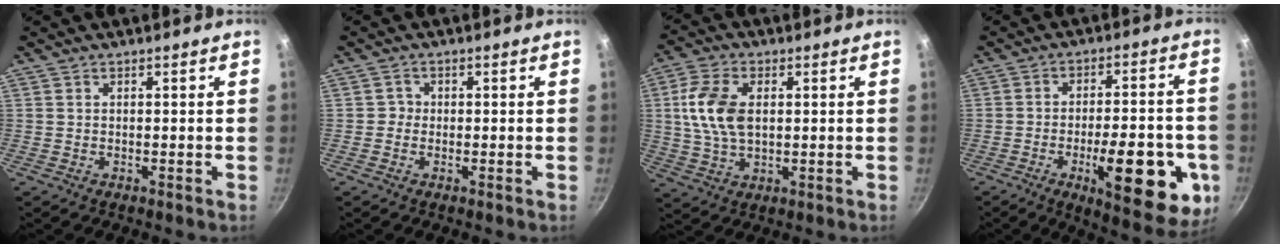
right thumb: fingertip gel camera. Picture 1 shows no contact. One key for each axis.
{"total": 1.4, "fx": -0.4, "fy": 1.3, "fz": 0.2, "tx": 0.008, "ty": 0.004, "tz": -0.010}
{"total": 10.5, "fx": 1.5, "fy": 6.4, "fz": 8.2, "tx": -0.154, "ty": 0.004, "tz": 0.027}
{"total": 19.7, "fx": -6.2, "fy": 7.2, "fz": 17.3, "tx": -0.199, "ty": 0.012, "tz": -0.079}